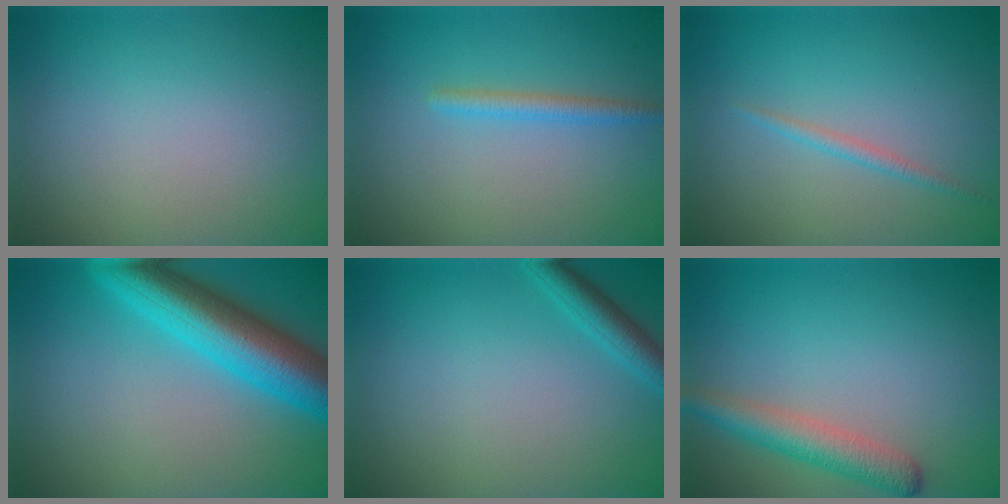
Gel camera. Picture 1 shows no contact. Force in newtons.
{"total": 1.7, "press": 1.7, "slide": 0.1}
{"total": 1.1, "press": 1.1, "slide": 0.0}
{"total": 9.0, "press": 9.0, "slide": 0.4}
{"total": 2.4, "press": 2.4, "slide": 0.2}
{"total": 3.5, "press": 3.5, "slide": 0.2}